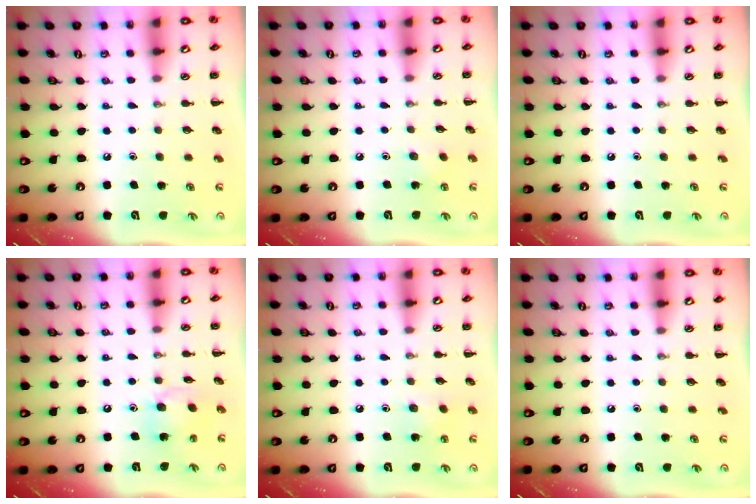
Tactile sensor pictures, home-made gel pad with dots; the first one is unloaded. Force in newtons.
{"total": 3.0, "press": 2.9, "slide": 0.9}
{"total": 0.0}
{"total": 8.6, "press": 8.6, "slide": 0.8}
{"total": 4.8, "press": 4.6, "slide": 1.4}
{"total": 0.0}